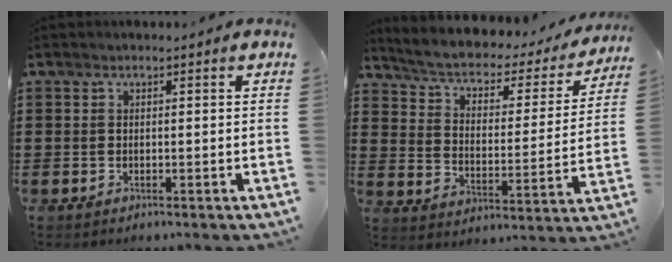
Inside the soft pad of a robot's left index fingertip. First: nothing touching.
{"total": 4.2, "force": [2.8, 2.1, 2.4], "torque": [-0.062, -0.020, 0.040]}